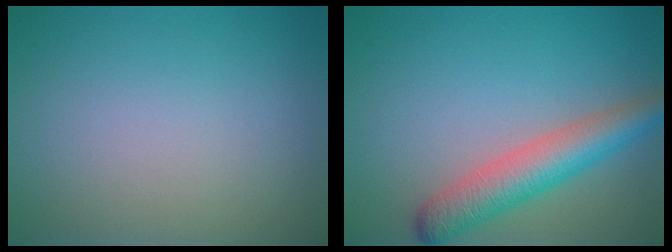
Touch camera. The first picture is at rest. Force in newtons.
{"total": 5.1, "press": 5.1, "slide": 0.2}